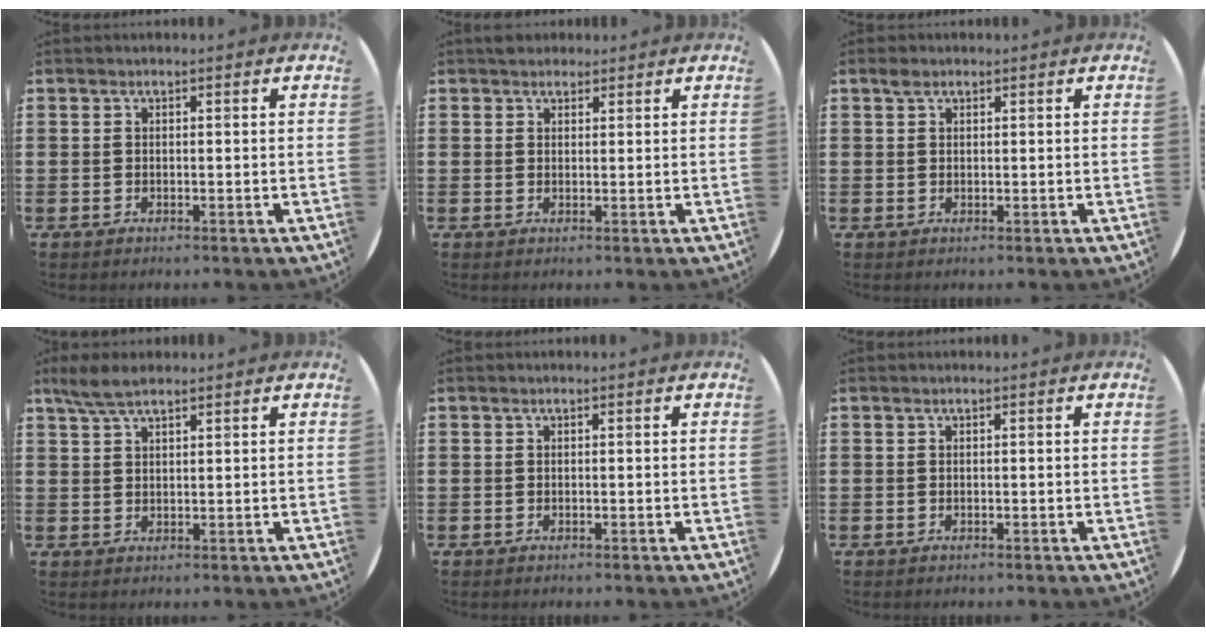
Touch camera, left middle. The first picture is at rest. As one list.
[{"total": 1.6, "force": [1.4, 0.6, -0.1], "torque": [0.008, 0.002, 0.026]}, {"total": 1.1, "force": [0.8, 0.7, 0.3], "torque": [0.001, 0.002, 0.013]}, {"total": 4.0, "force": [3.1, 1.0, 2.2], "torque": [-0.049, 0.003, 0.058]}, {"total": 0.0}, {"total": 0.0}]